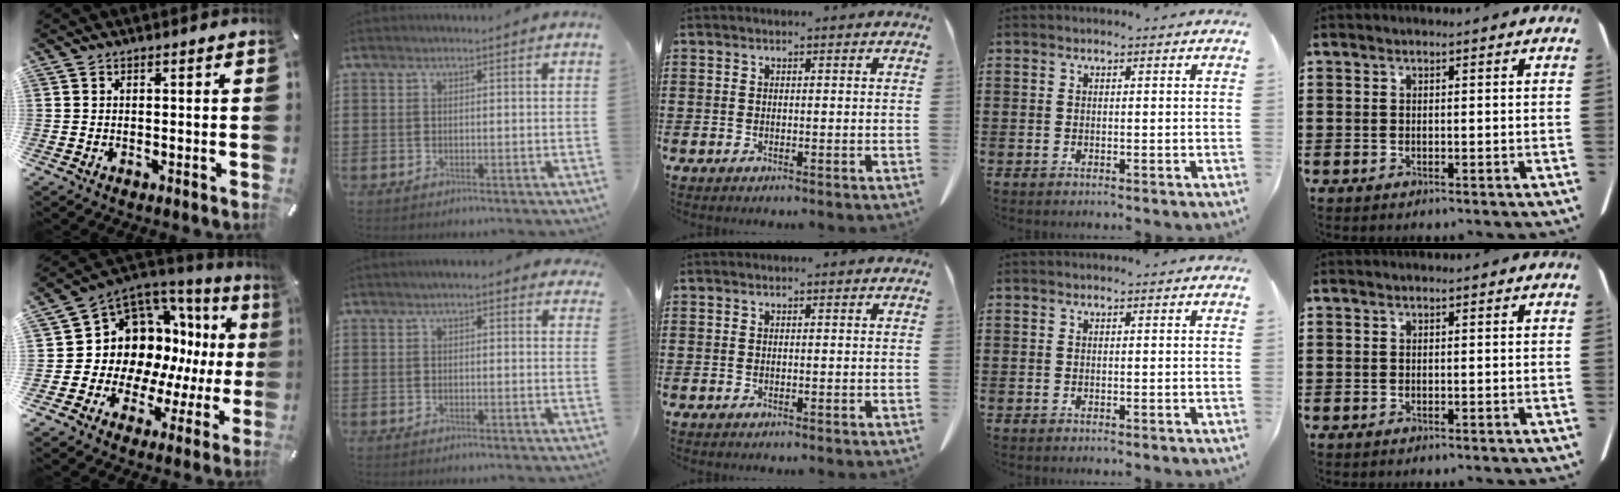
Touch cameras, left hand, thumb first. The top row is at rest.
{"thumb": {"total": 12.3, "force": [4.6, 10.5, 4.4], "torque": [-0.068, -0.076, 0.101]}, "index": {"total": 1.6, "force": [1.1, 0.6, 1.0], "torque": [-0.022, 0.007, 0.020]}}